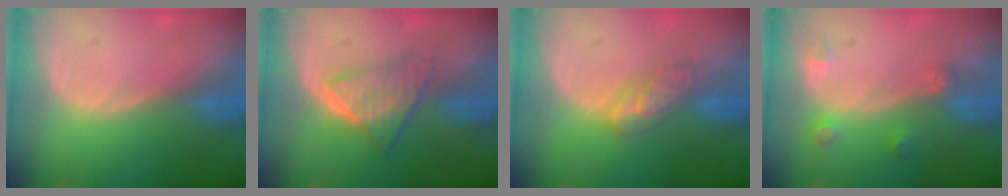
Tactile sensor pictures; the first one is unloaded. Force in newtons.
{"total": 6.3, "press": 5.4, "slide": 3.2}
{"total": 4.7, "press": 4.5, "slide": 1.5}
{"total": 2.6, "press": 2.5, "slide": 0.5}